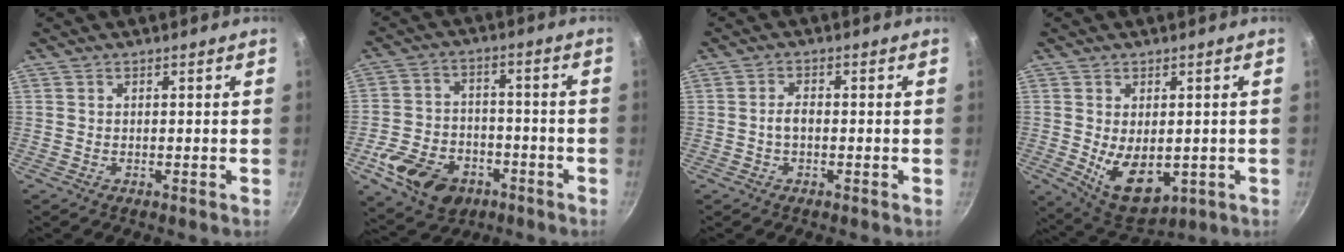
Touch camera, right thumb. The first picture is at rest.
{"total": 14.0, "force": [-6.4, 9.9, 7.6], "torque": [-0.123, 0.042, -0.100]}
{"total": 2.4, "force": [-0.5, 1.3, 2.0], "torque": [-0.032, 0.014, -0.009]}
{"total": 10.2, "force": [-1.0, 6.3, 8.0], "torque": [-0.109, -0.018, 0.009]}